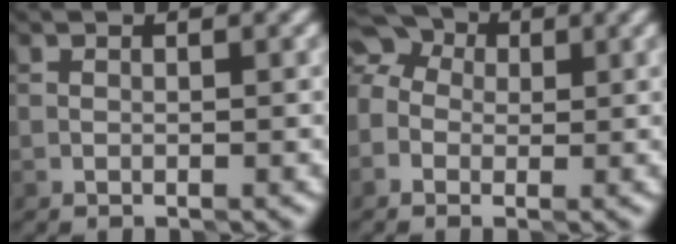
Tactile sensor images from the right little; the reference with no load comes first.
{"total": 6.7, "force": [1.5, 5.3, 3.8], "torque": [-0.060, 0.036, -0.014]}